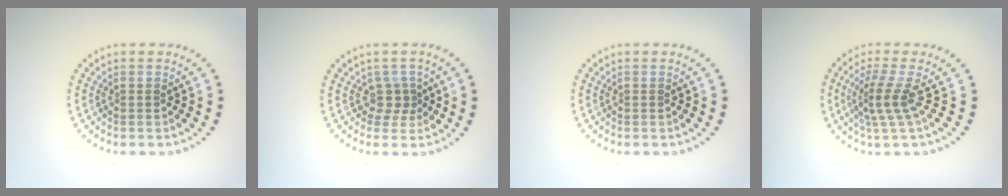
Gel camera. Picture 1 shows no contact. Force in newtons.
{"total": 1.8, "press": 1.1, "slide": 1.4}
{"total": 0.0}
{"total": 2.9, "press": 1.9, "slide": 2.2}